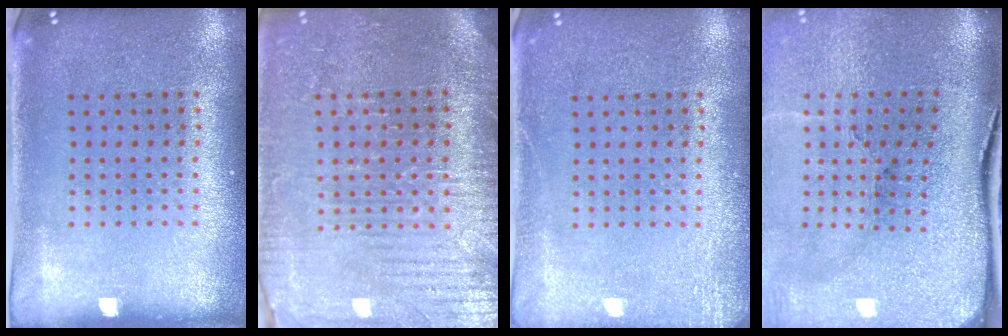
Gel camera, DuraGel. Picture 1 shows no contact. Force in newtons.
{"total": 3.9, "press": 3.7, "slide": 1.2}
{"total": 2.1, "press": 2.1, "slide": 0.3}
{"total": 4.9, "press": 4.0, "slide": 3.0}